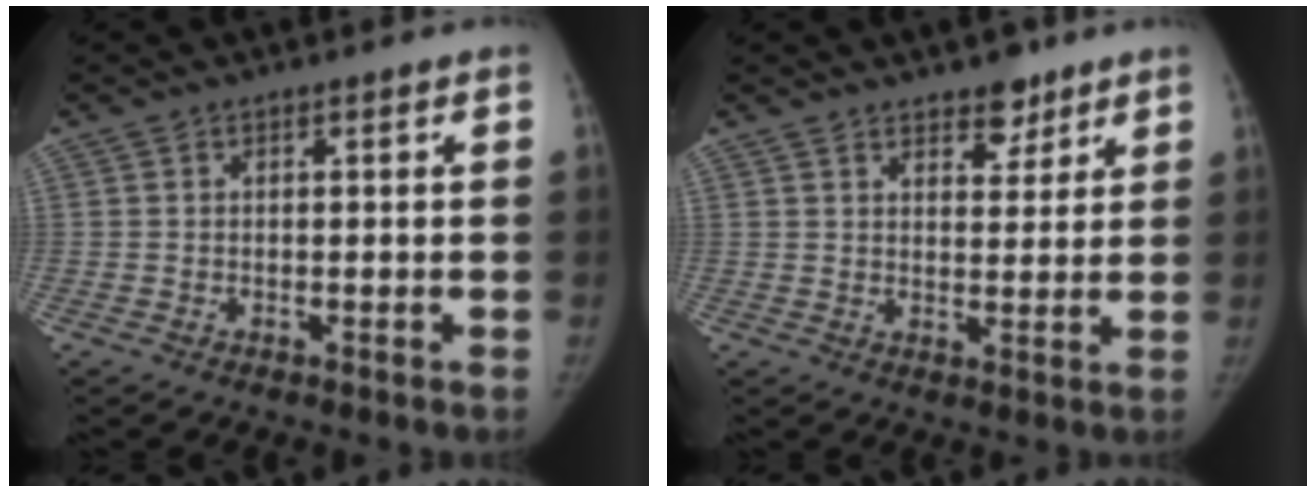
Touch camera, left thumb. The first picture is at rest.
{"total": 5.2, "force": [3.8, 2.6, 2.4], "torque": [-0.010, -0.025, 0.058]}